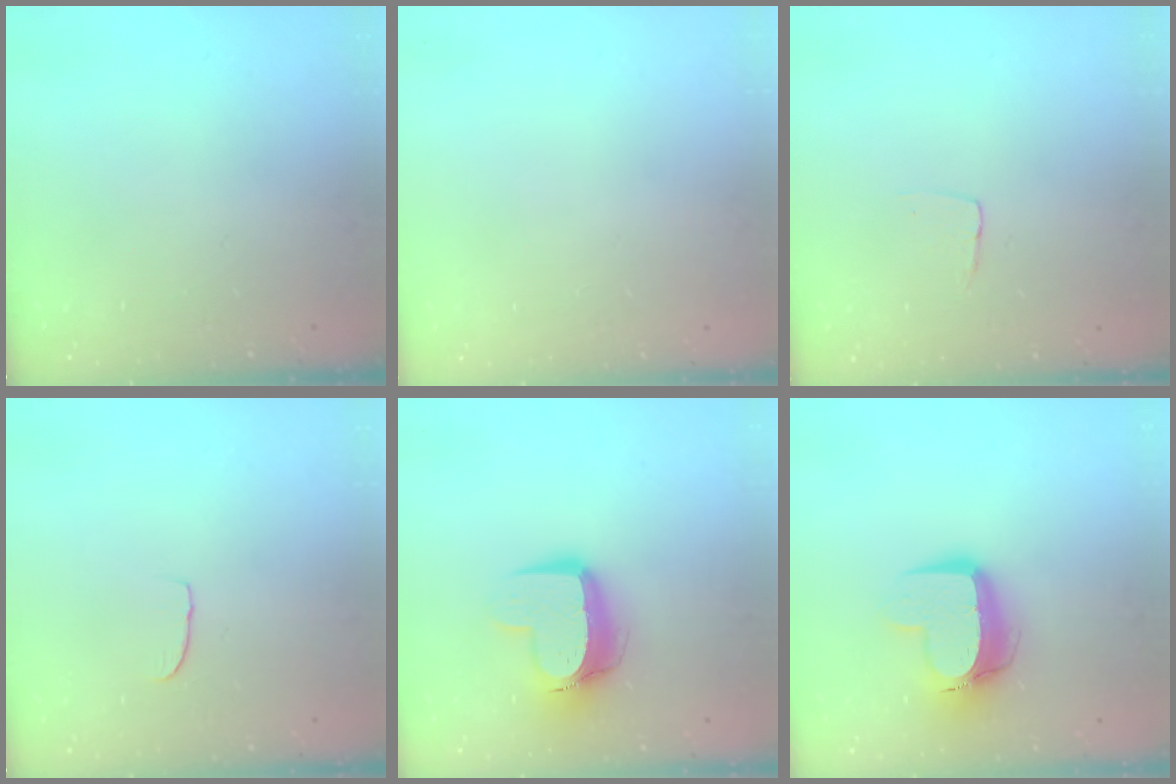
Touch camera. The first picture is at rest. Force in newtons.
{"total": 0.0}
{"total": 3.2, "press": 3.2, "slide": 0.2}
{"total": 4.2, "press": 4.2, "slide": 0.4}
{"total": 12.2, "press": 12.1, "slide": 1.2}
{"total": 11.5, "press": 11.5, "slide": 1.0}